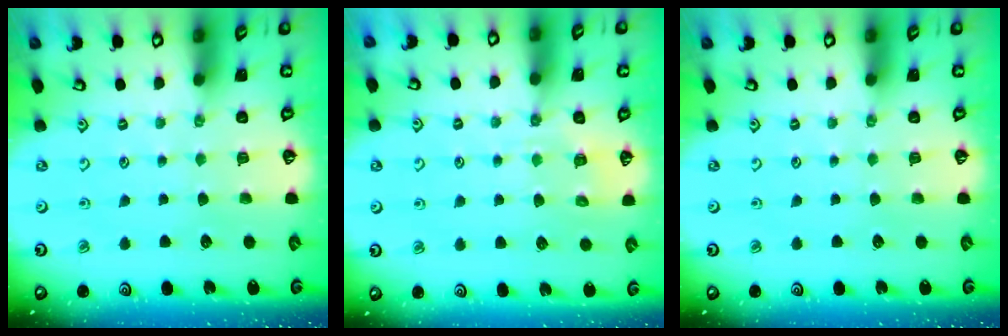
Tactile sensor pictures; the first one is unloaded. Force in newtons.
{"total": 5.9, "press": 5.8, "slide": 1.0}
{"total": 0.0}